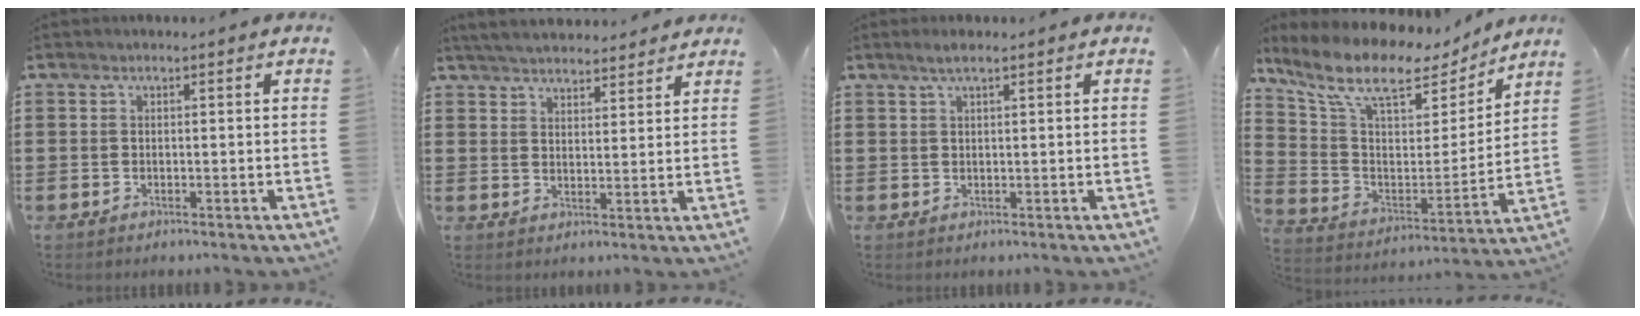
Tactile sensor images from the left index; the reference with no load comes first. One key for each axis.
{"total": 4.4, "fx": 4.3, "fy": 0.6, "fz": 0.9, "tx": -0.030, "ty": -0.013, "tz": 0.079}
{"total": 2.0, "fx": 1.2, "fy": 0.2, "fz": 1.6, "tx": -0.030, "ty": 0.002, "tz": 0.021}
{"total": 10.6, "fx": 7.6, "fy": 3.8, "fz": 6.4, "tx": -0.150, "ty": -0.043, "tz": 0.127}